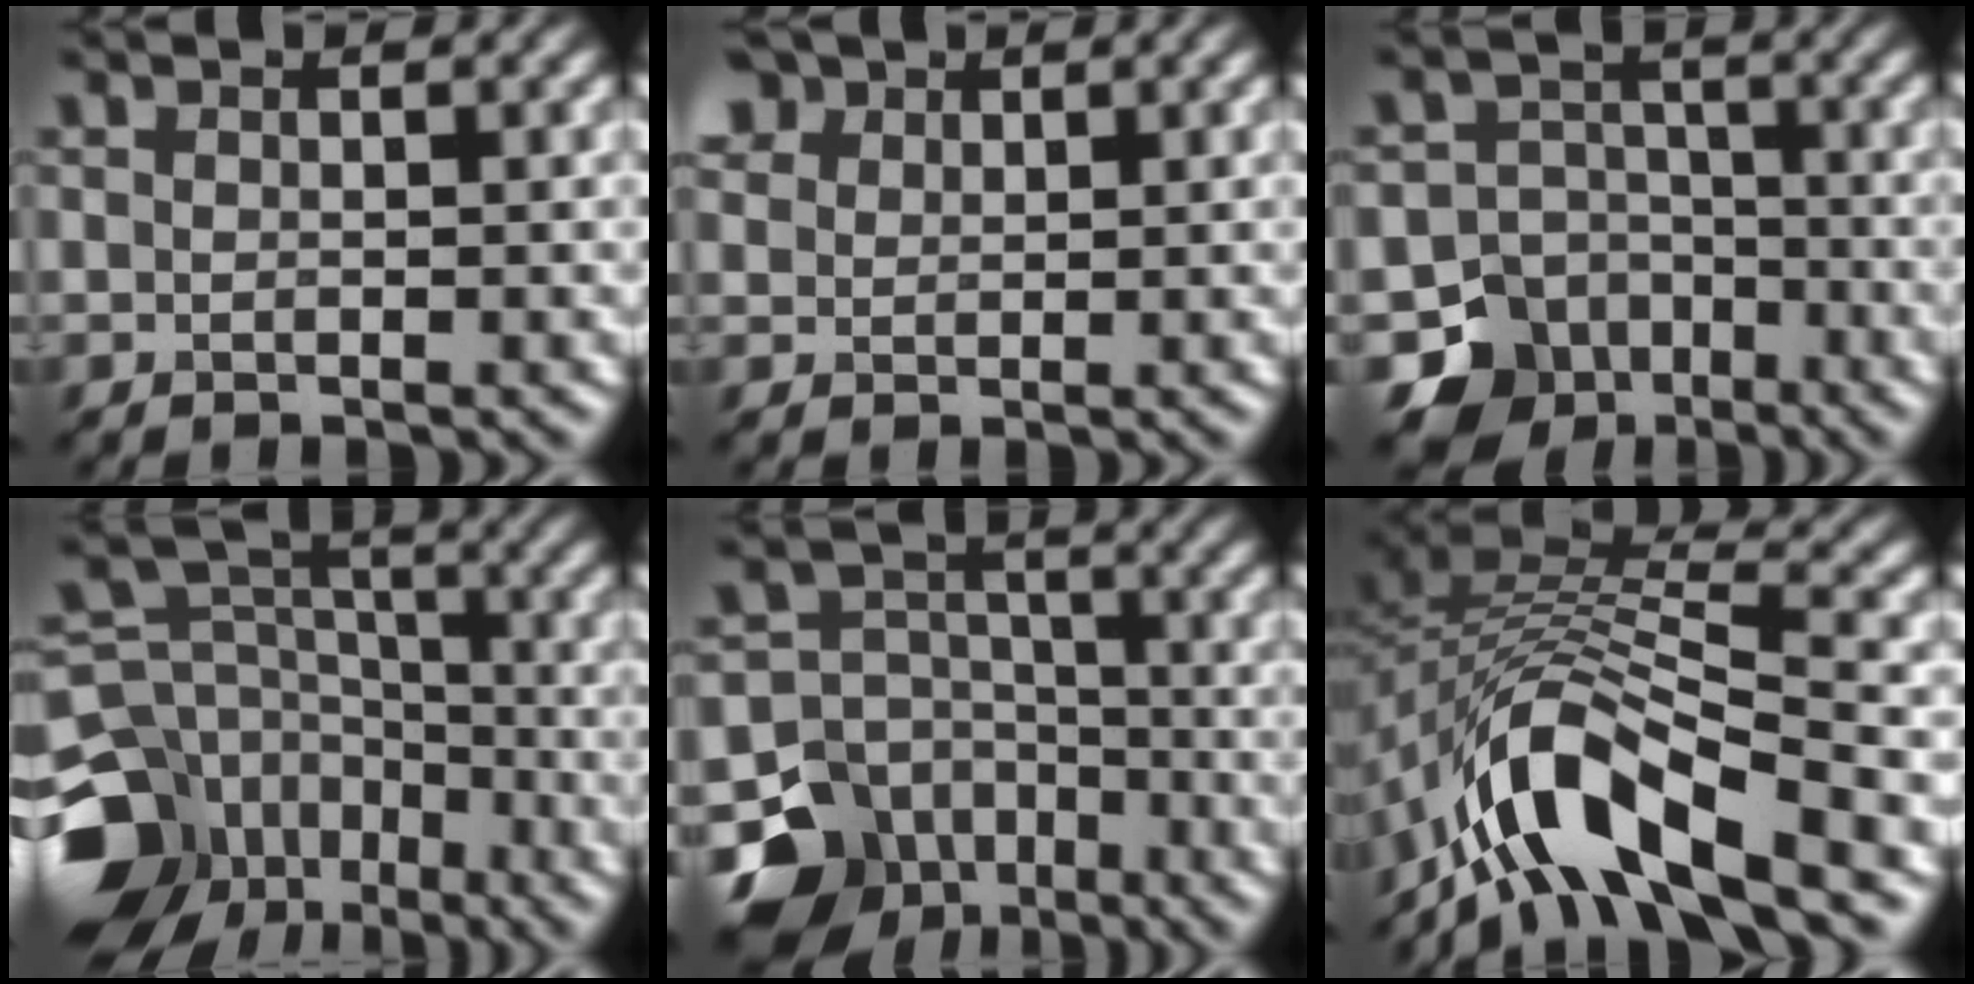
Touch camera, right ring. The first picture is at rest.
{"total": 3.8, "force": [2.4, 2.5, 1.5], "torque": [-0.046, 0.009, 0.044]}
{"total": 9.4, "force": [-5.6, 7.3, 1.5], "torque": [-0.018, -0.018, -0.106]}
{"total": 17.3, "force": [-10.1, 13.0, 5.3], "torque": [-0.151, -0.047, -0.167]}
{"total": 11.8, "force": [-6.9, 9.1, 3.1], "torque": [-0.070, -0.022, -0.129]}
{"total": 10.0, "force": [-6.0, 3.8, 7.0], "torque": [-0.116, 0.010, -0.122]}